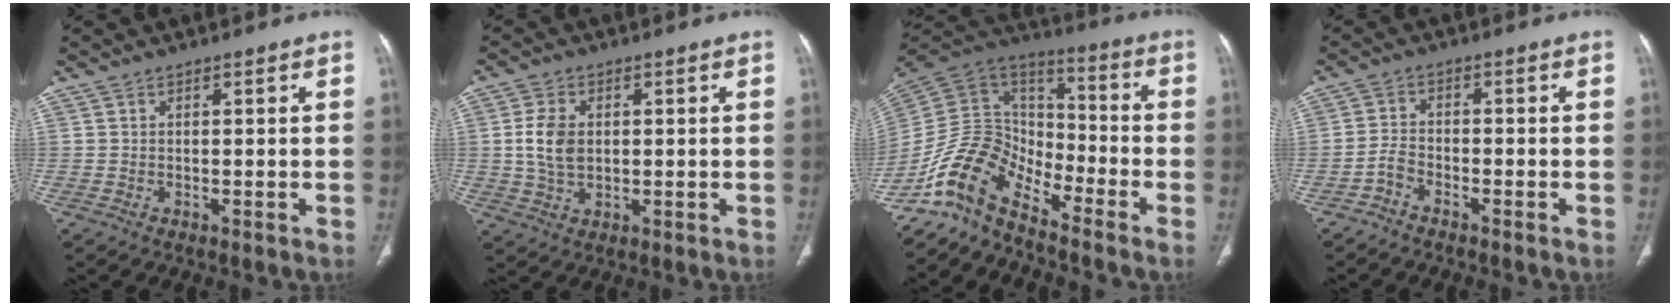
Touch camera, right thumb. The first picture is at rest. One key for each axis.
{"total": 6.6, "fx": 0.4, "fy": 4.6, "fz": 4.7, "tx": -0.089, "ty": 0.001, "tz": 0.011}
{"total": 13.5, "fx": -10.5, "fy": 6.0, "fz": 6.0, "tx": -0.101, "ty": 0.094, "tz": -0.212}
{"total": 2.5, "fx": -2.0, "fy": 1.2, "fz": 1.0, "tx": -0.019, "ty": 0.017, "tz": -0.039}